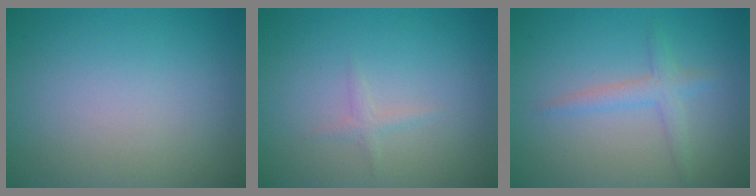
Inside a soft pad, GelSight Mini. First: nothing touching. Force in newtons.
{"total": 0.8, "press": 0.8, "slide": 0.1}
{"total": 2.0, "press": 2.0, "slide": 0.1}